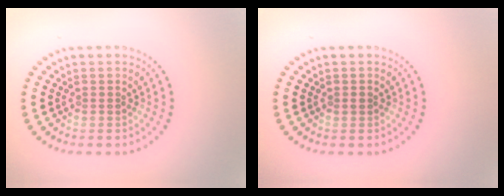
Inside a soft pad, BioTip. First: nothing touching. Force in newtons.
{"total": 0.6, "press": 0.6, "slide": 0.1}